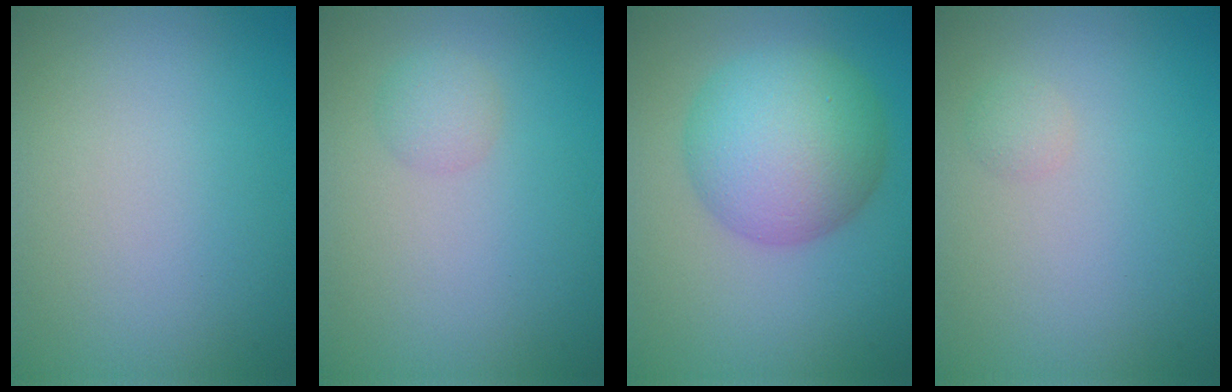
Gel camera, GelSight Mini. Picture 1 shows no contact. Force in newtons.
{"total": 1.5, "press": 1.5, "slide": 0.0}
{"total": 8.8, "press": 8.8, "slide": 0.1}
{"total": 0.8, "press": 0.8, "slide": 0.0}